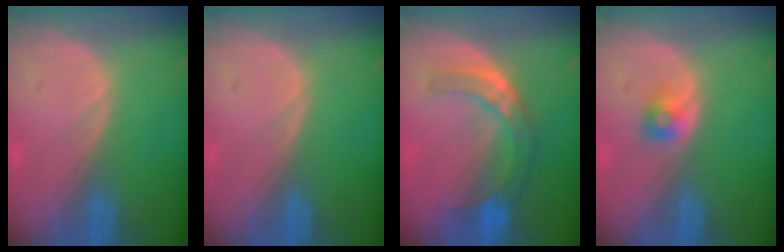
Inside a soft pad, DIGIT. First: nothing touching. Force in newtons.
{"total": 0.0}
{"total": 7.6, "press": 6.6, "slide": 3.7}
{"total": 2.0, "press": 2.0, "slide": 0.3}